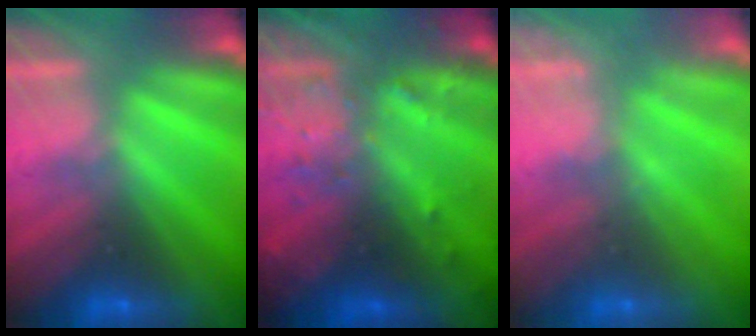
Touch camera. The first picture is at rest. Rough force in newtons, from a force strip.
{"total": 5.6}
{"total": 2.4}